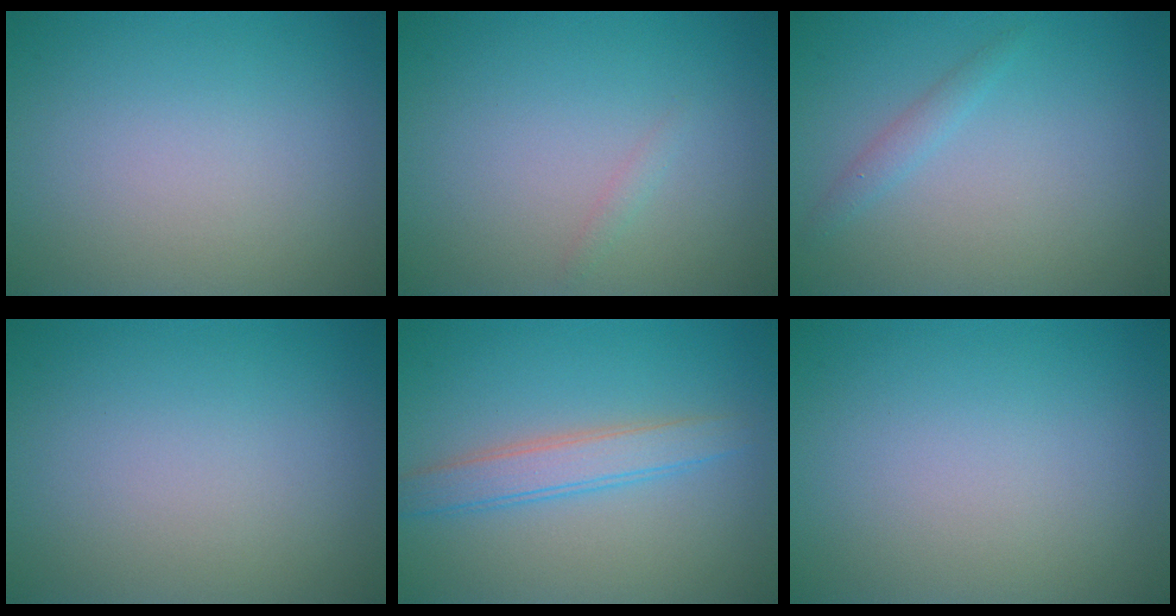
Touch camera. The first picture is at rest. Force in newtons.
{"total": 0.7, "press": 0.7, "slide": 0.0}
{"total": 1.1, "press": 1.1, "slide": 0.0}
{"total": 0.0}
{"total": 3.0, "press": 3.0, "slide": 0.0}
{"total": 0.0}